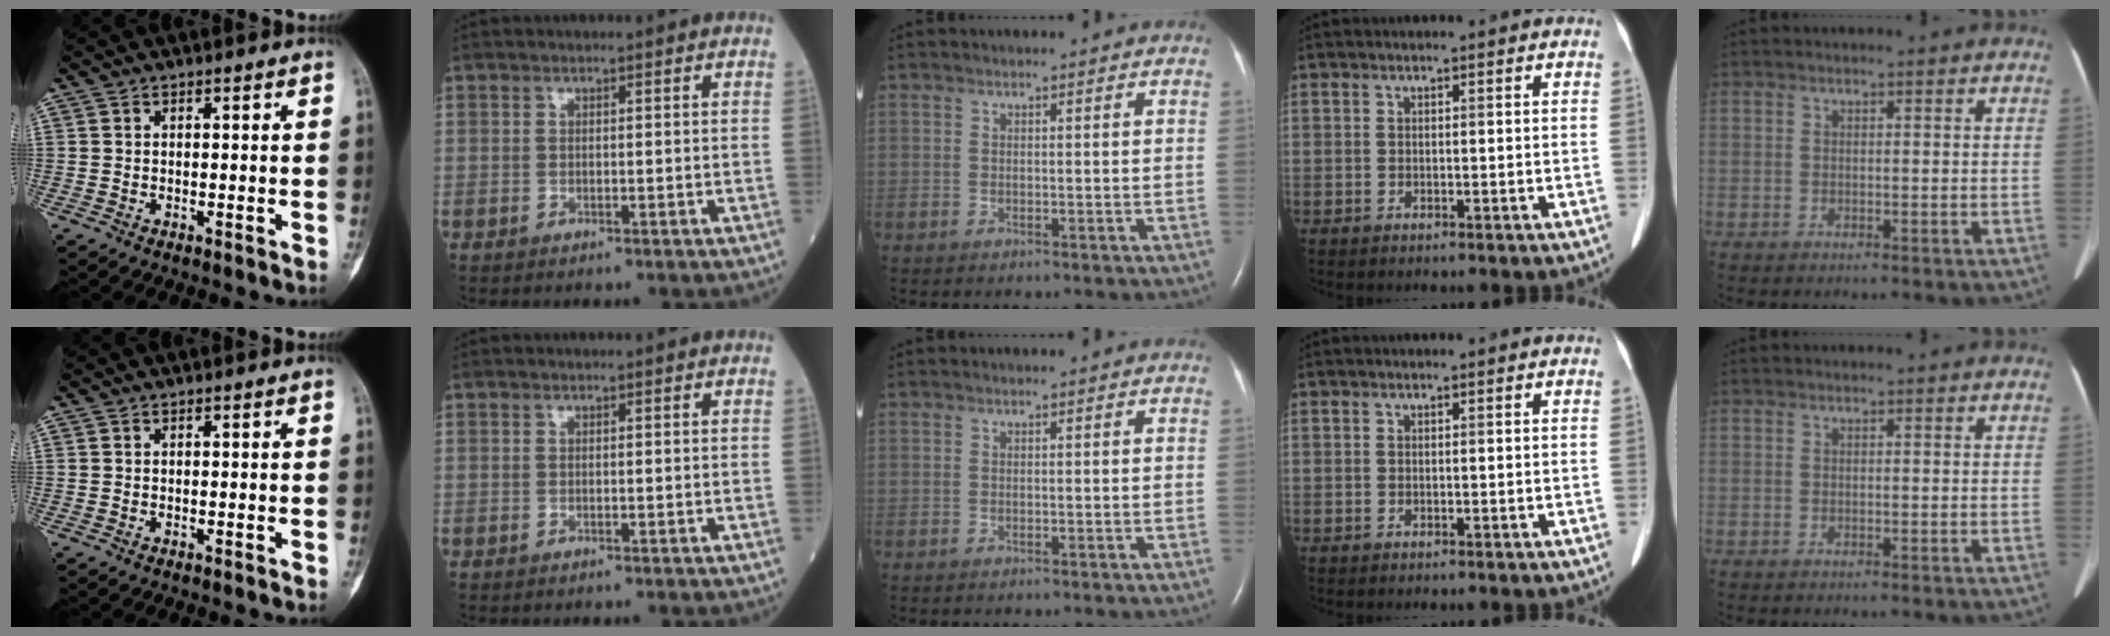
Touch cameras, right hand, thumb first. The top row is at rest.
{}